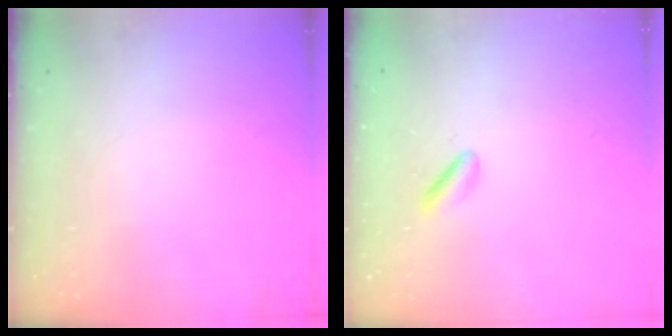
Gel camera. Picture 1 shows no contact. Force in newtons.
{"total": 1.8, "press": 1.5, "slide": 0.9}